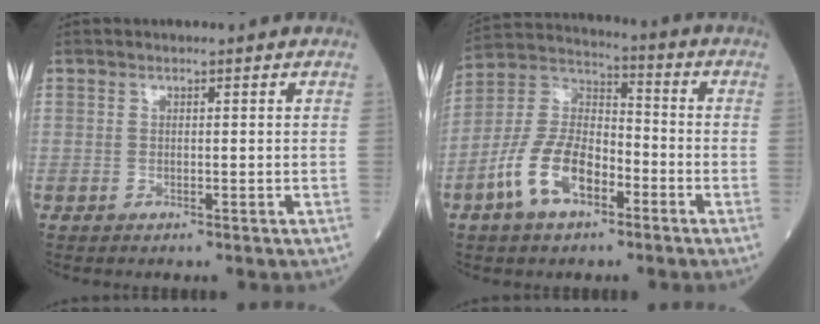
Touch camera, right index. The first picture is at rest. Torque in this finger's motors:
{"motor_torque": [1.54, -0.60, 0.37, 0.09]}